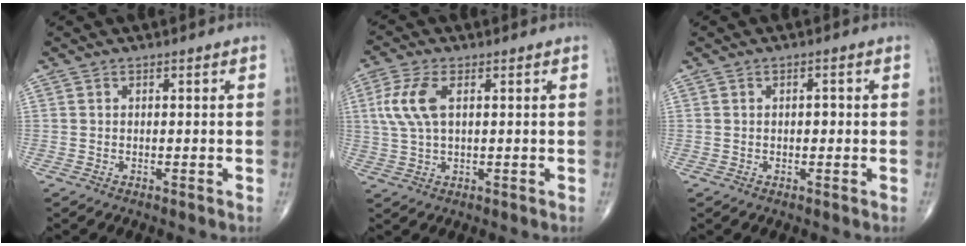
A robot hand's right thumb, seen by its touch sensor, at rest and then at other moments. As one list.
[{"total": 7.4, "force": [1.7, 3.5, 6.3], "torque": [-0.154, 0.009, 0.036]}, {"total": 1.4, "force": [0.0, 0.7, 1.2], "torque": [-0.014, -0.001, -0.001]}]